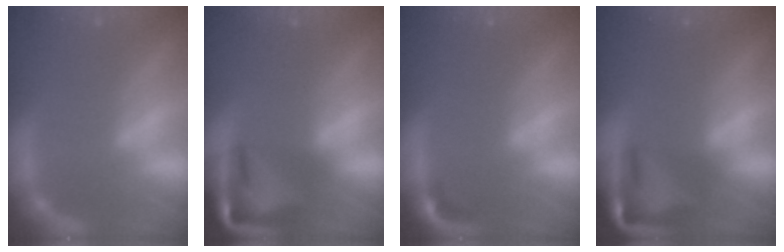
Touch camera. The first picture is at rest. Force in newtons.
{"total": 8.4}
{"total": 1.4}
{"total": 7.9}